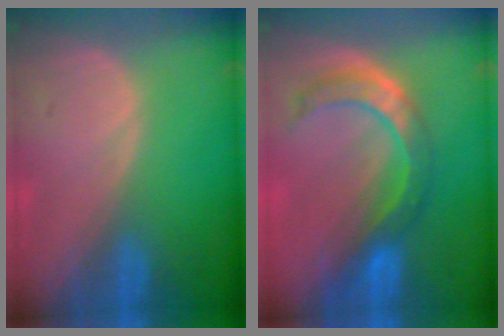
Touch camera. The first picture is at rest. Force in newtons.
{"total": 7.2, "press": 6.9, "slide": 2.2}